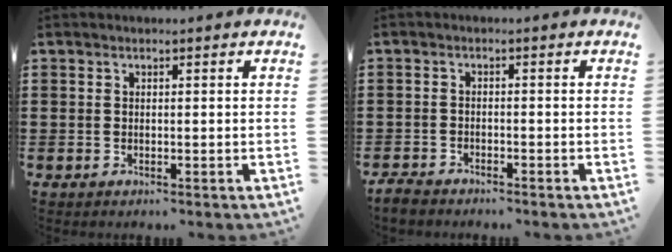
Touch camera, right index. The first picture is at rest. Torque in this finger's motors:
{"motor_torque": [-1.13, 1.01, -1.05, -0.21]}